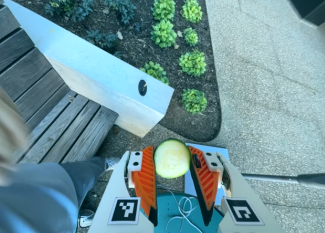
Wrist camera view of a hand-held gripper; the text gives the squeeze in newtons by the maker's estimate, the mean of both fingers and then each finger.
{"total": 11.9, "left": 12.6, "right": 11.1}